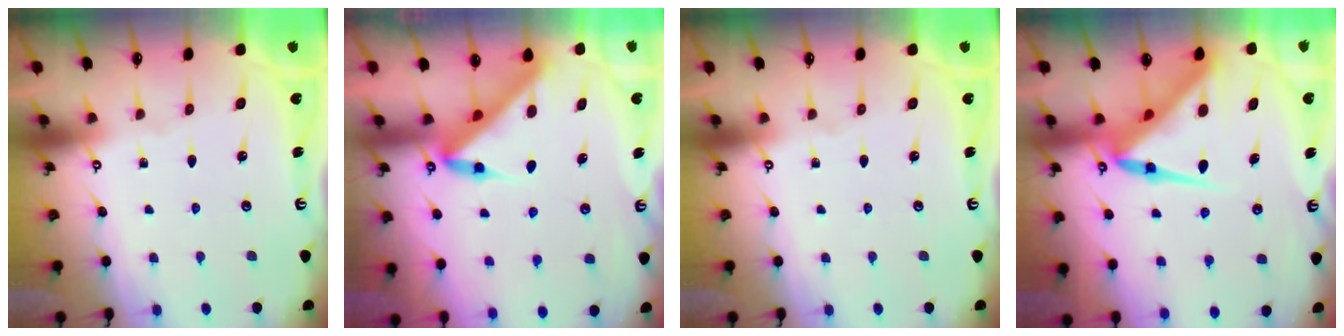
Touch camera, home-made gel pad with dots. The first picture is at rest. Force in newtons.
{"total": 4.6, "press": 4.6, "slide": 0.4}
{"total": 0.0}
{"total": 10.8, "press": 10.8, "slide": 1.1}